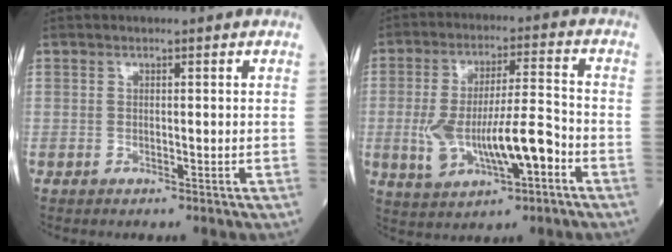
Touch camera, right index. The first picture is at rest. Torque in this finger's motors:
{"motor_torque": [0.36, -0.34, 0.26, 0.18]}